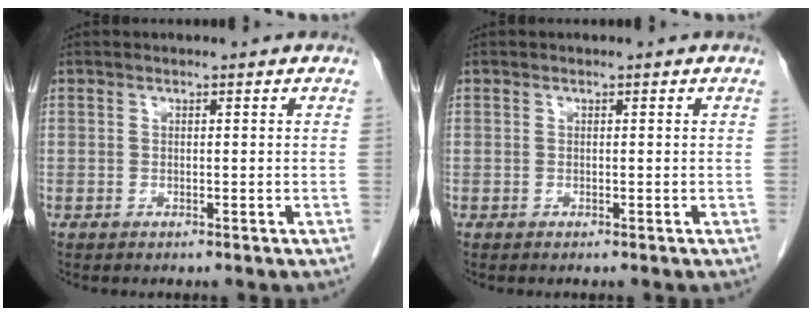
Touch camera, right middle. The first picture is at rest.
{"total": 0.0}